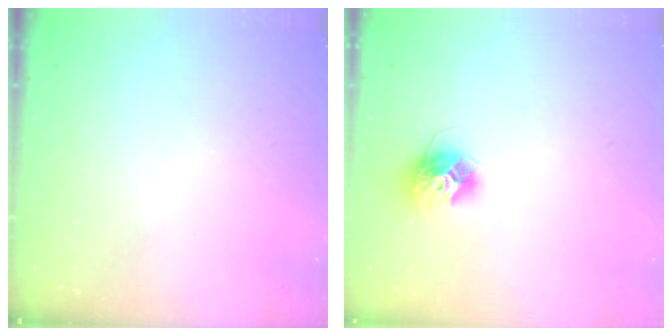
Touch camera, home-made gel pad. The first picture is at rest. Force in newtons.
{"total": 10.3, "press": 10.3, "slide": 0.7}